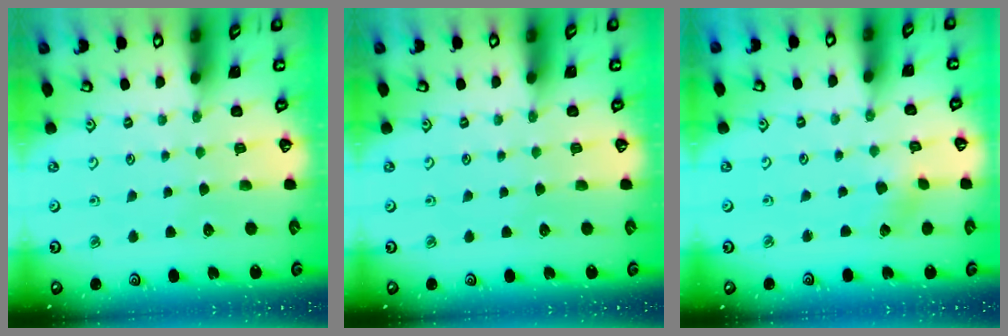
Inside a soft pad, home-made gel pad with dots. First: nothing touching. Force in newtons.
{"total": 0.0}
{"total": 2.0, "press": 2.0, "slide": 0.3}